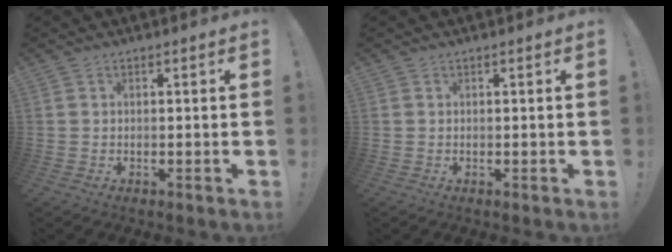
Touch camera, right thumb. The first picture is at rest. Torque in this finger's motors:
{"motor_torque": [0.20, 0.15, 0.17, -0.04, -0.01]}